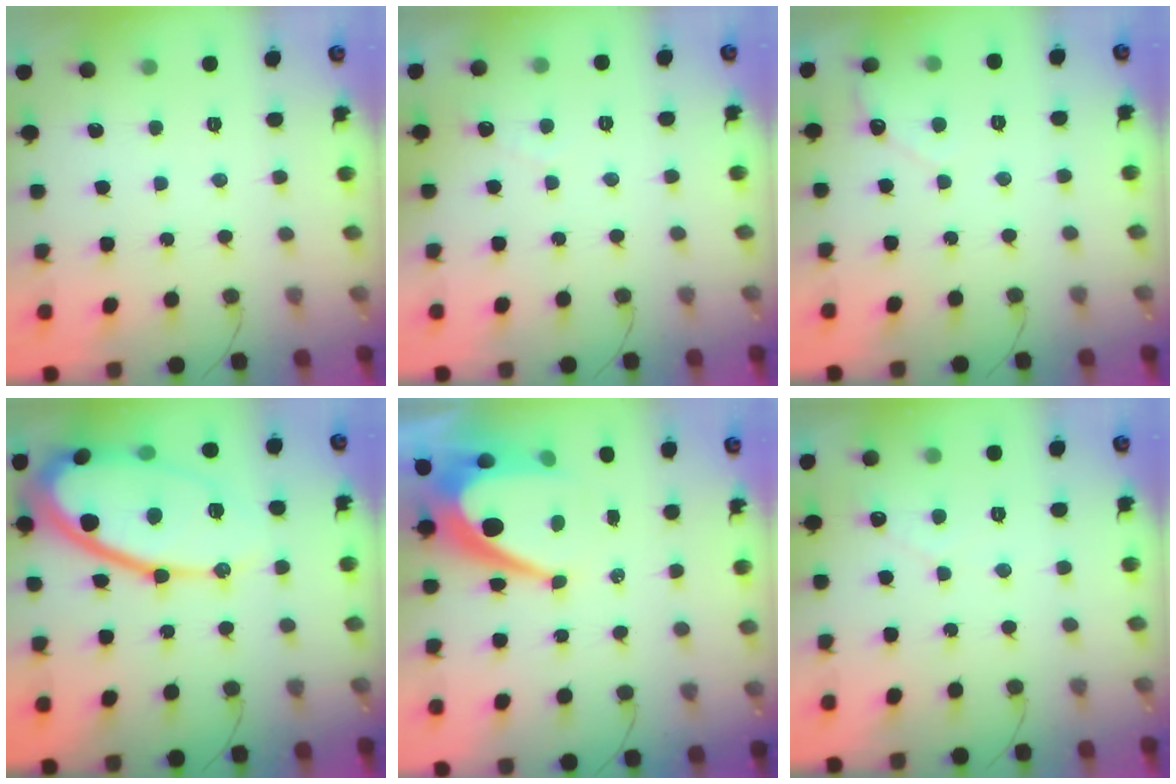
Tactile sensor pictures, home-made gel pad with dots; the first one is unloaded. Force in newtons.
{"total": 2.5, "press": 2.5, "slide": 0.1}
{"total": 4.0, "press": 3.9, "slide": 0.3}
{"total": 23.3, "press": 23.2, "slide": 2.3}
{"total": 13.6, "press": 13.5, "slide": 1.2}
{"total": 2.2, "press": 2.2, "slide": 0.1}